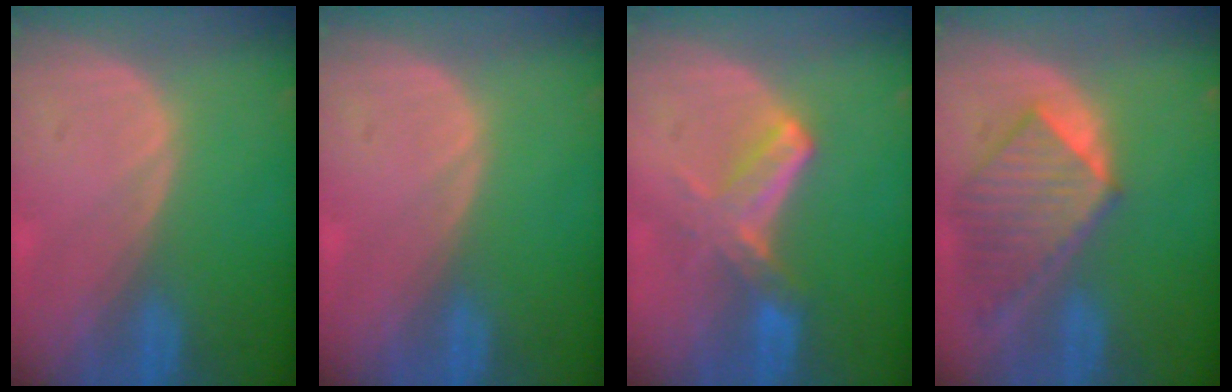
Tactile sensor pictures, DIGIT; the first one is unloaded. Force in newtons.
{"total": 0.0}
{"total": 5.6, "press": 5.3, "slide": 1.8}
{"total": 8.2, "press": 7.5, "slide": 3.2}